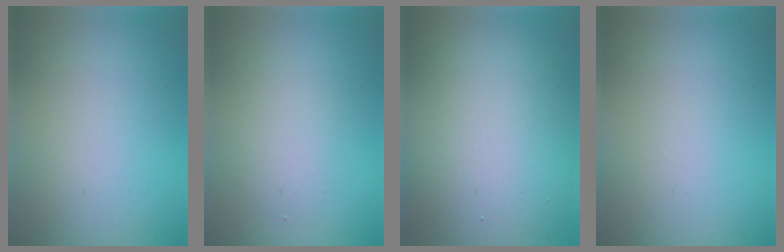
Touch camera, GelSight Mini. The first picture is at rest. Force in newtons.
{"total": 2.0, "press": 2.0, "slide": 0.1}
{"total": 11.6, "press": 11.6, "slide": 0.7}
{"total": 0.0}